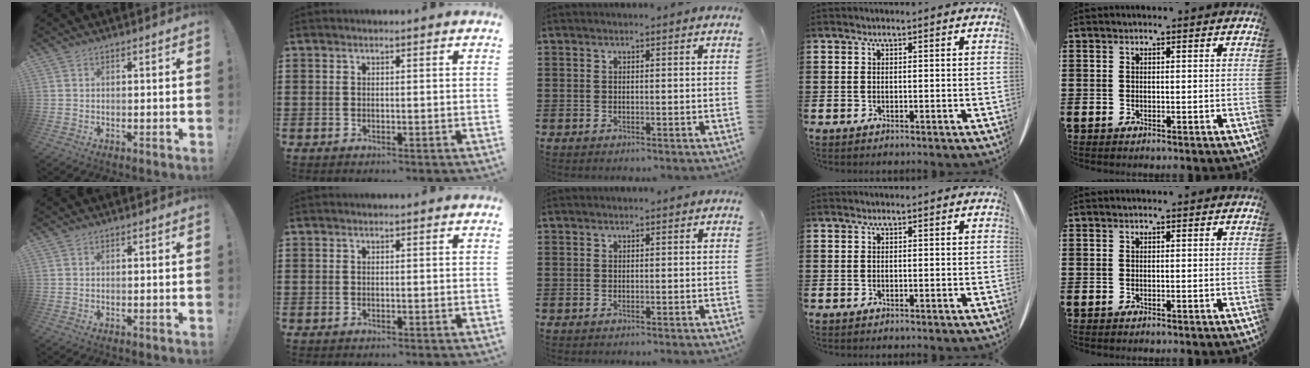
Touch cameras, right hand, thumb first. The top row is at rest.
{}